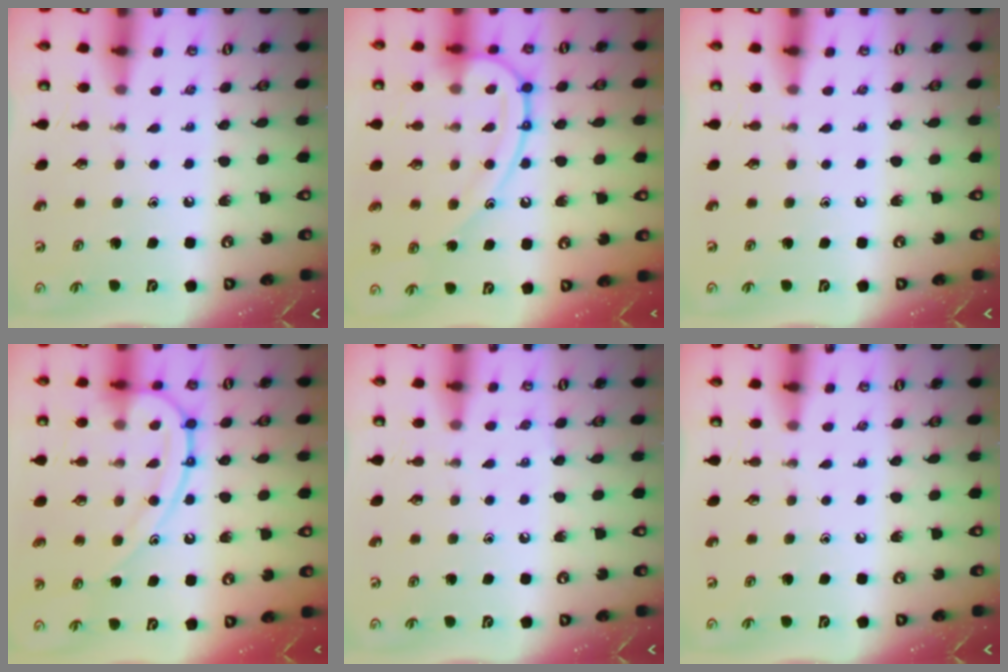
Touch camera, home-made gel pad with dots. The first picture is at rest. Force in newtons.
{"total": 15.6, "press": 15.5, "slide": 1.8}
{"total": 0.0}
{"total": 16.1, "press": 16.0, "slide": 1.4}
{"total": 4.1, "press": 4.1, "slide": 0.4}
{"total": 0.0}